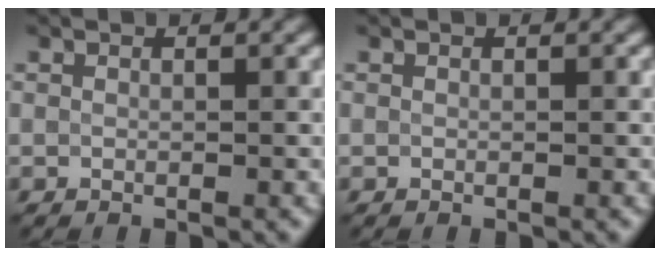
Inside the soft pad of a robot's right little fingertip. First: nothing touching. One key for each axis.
{"total": 0.0}